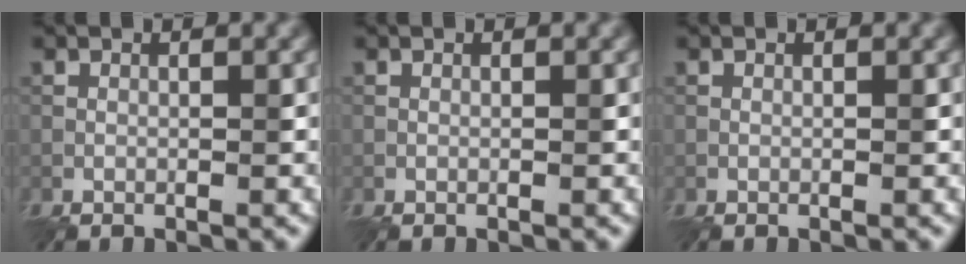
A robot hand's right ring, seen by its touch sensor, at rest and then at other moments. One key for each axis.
{"total": 0.0}
{"total": 0.0}